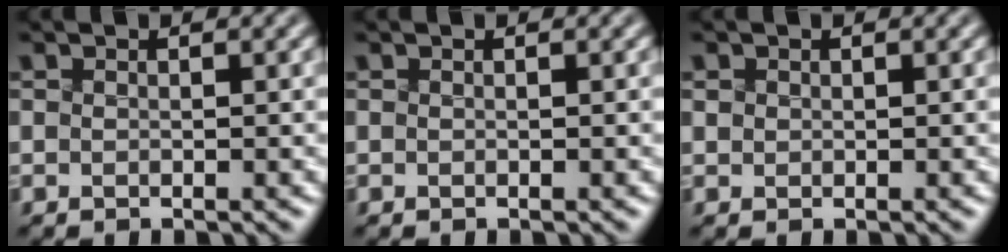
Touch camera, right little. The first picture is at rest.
{"total": 0.0}
{"total": 1.0, "force": [0.4, 0.8, 0.4], "torque": [-0.014, 0.008, 0.016]}